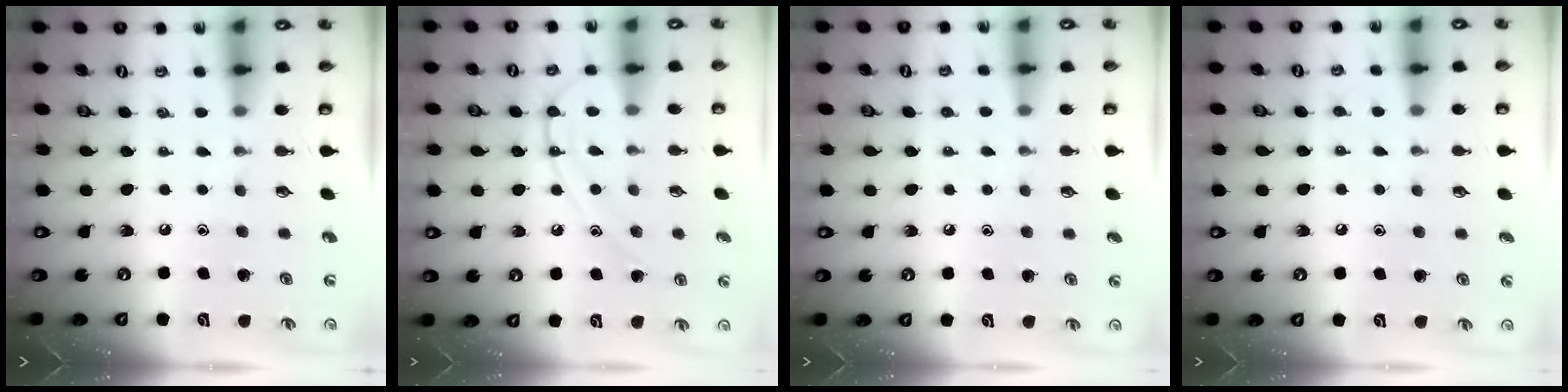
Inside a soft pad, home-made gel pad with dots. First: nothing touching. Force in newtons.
{"total": 10.2, "press": 10.2, "slide": 0.1}
{"total": 4.3, "press": 4.3, "slide": 0.5}
{"total": 4.6, "press": 4.5, "slide": 0.6}